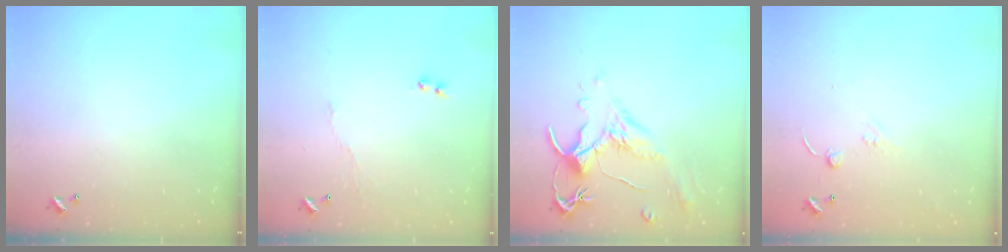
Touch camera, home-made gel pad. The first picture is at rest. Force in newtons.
{"total": 3.5, "press": 3.4, "slide": 0.7}
{"total": 1.5, "press": 1.0, "slide": 1.1}
{"total": 7.1, "press": 7.1, "slide": 0.6}